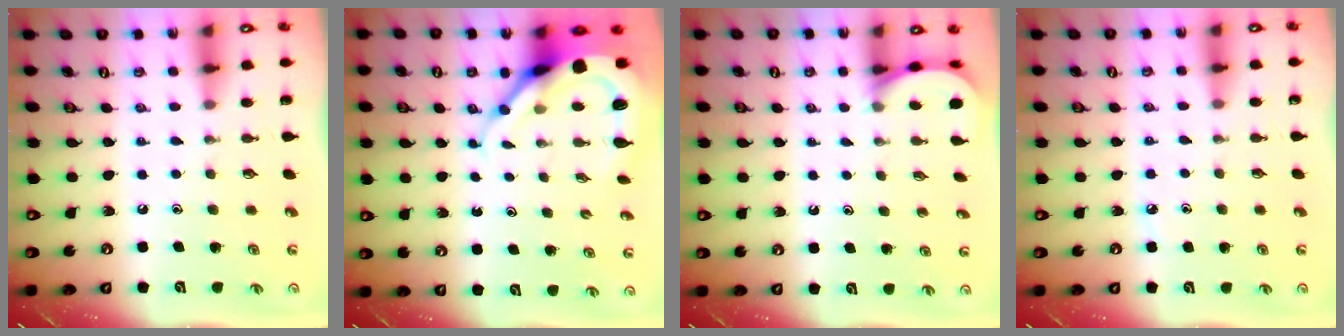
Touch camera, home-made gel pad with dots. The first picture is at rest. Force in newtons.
{"total": 10.3, "press": 10.3, "slide": 1.3}
{"total": 2.5, "press": 2.5, "slide": 0.3}
{"total": 3.8, "press": 3.8, "slide": 0.2}